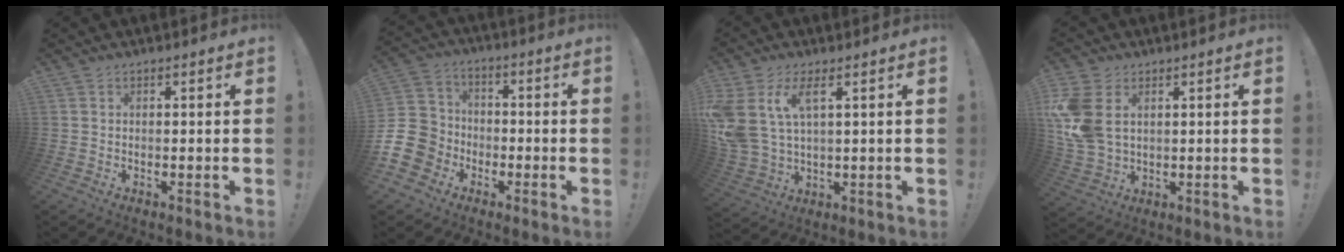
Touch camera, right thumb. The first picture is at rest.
{"total": 12.7, "force": [-5.2, 10.8, 4.4], "torque": [-0.093, 0.044, -0.091]}
{"total": 10.8, "force": [5.3, 5.4, 7.7], "torque": [-0.182, -0.019, 0.101]}
{"total": 12.7, "force": [3.6, 8.6, 8.6], "torque": [-0.187, -0.013, 0.072]}